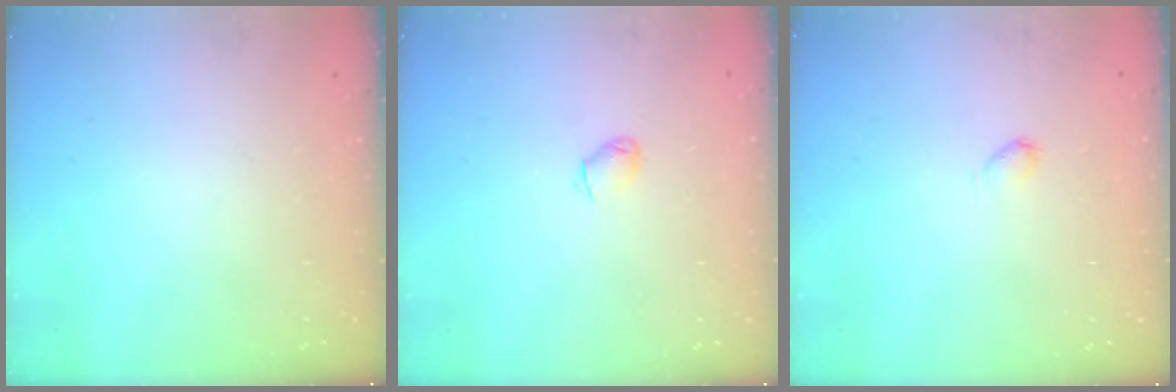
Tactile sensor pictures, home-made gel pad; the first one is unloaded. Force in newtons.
{"total": 2.0, "press": 2.0, "slide": 0.4}
{"total": 2.2, "press": 2.2, "slide": 0.4}